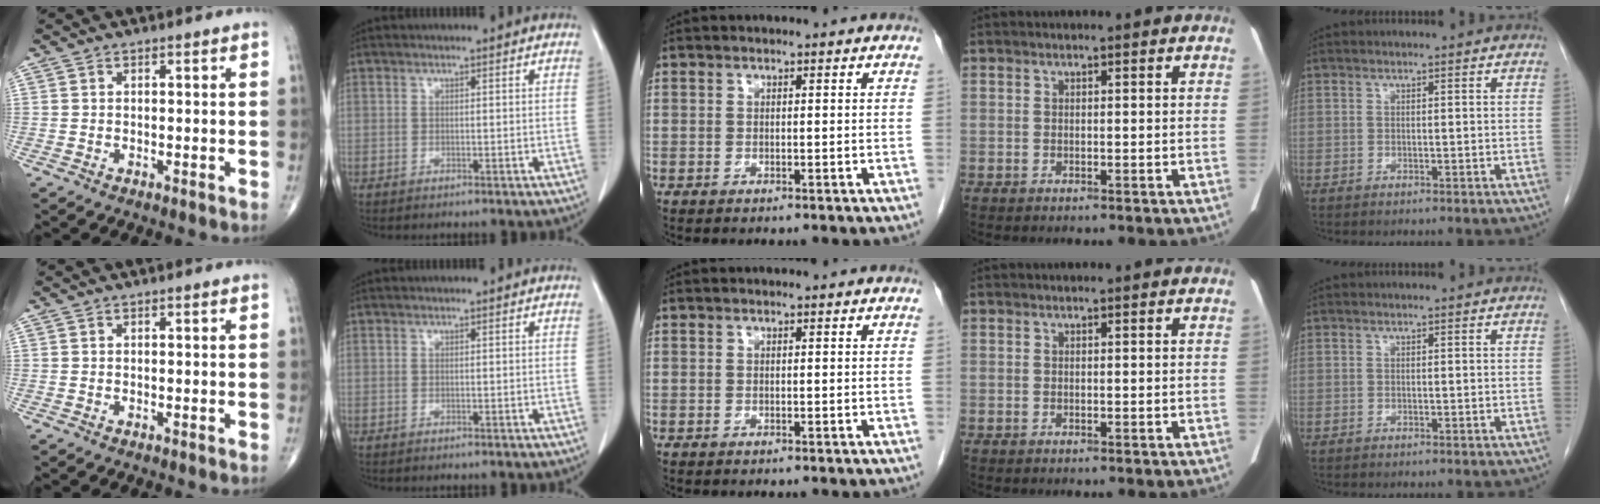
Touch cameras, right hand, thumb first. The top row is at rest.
{}